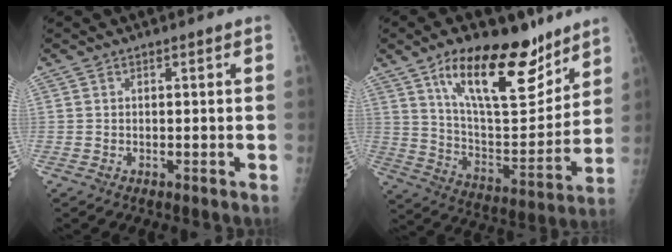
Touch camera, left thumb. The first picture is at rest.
{"total": 22.0, "force": [13.8, 8.9, 14.6], "torque": [-0.187, -0.074, 0.235]}